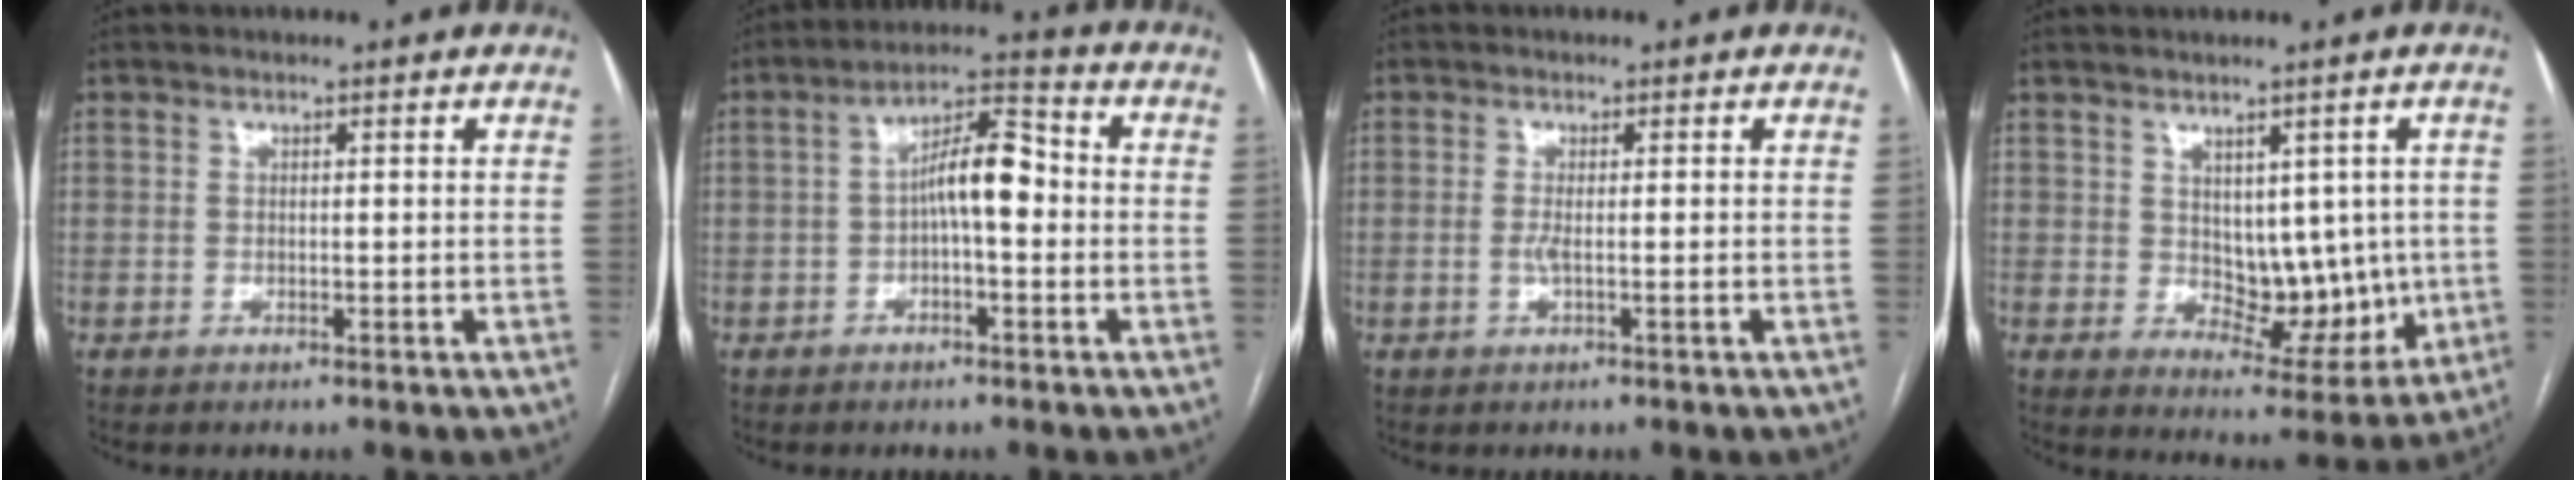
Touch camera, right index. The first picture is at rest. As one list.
[{"total": 7.5, "force": [-0.5, 2.1, 7.2], "torque": [-0.125, 0.030, -0.010]}, {"total": 1.7, "force": [-0.3, 0.1, 1.7], "torque": [-0.040, -0.003, -0.006]}, {"total": 8.8, "force": [0.8, 5.5, 6.8], "torque": [-0.075, 0.001, 0.032]}]